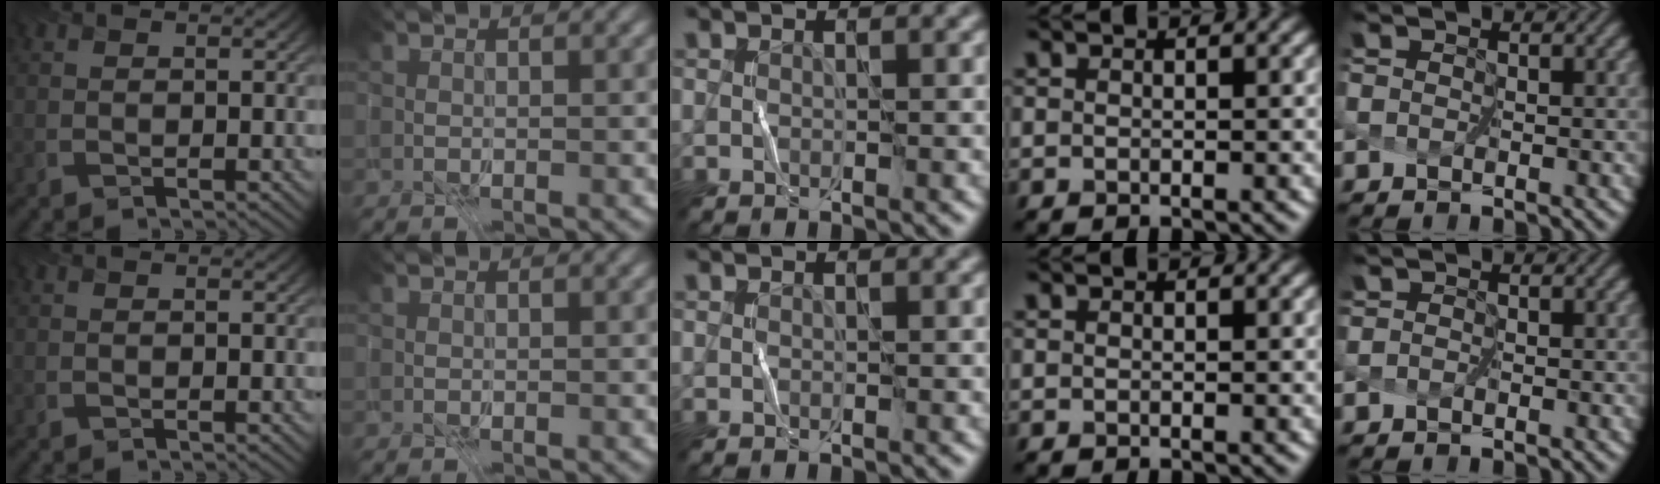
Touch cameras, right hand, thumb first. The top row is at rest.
{}